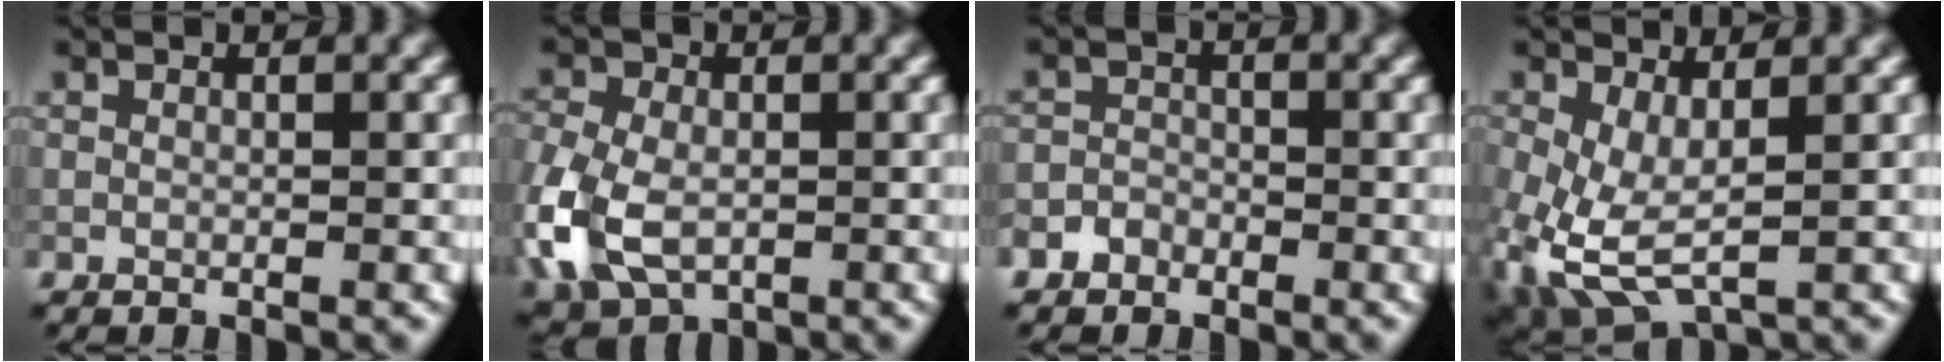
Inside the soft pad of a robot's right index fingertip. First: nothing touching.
{"total": 9.1, "force": [-2.6, 6.0, 6.3], "torque": [-0.165, -0.023, -0.057]}
{"total": 1.7, "force": [-1.2, 1.2, 0.3], "torque": [-0.001, 0.006, -0.025]}
{"total": 6.5, "force": [-1.9, 3.1, 5.4], "torque": [-0.141, -0.016, -0.031]}